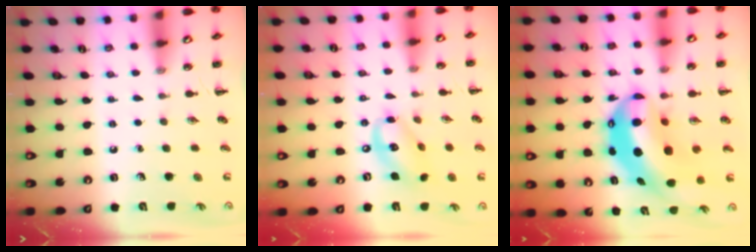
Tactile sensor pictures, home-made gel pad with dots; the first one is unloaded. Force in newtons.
{"total": 13.2, "press": 12.8, "slide": 2.9}
{"total": 12.1, "press": 11.6, "slide": 3.2}